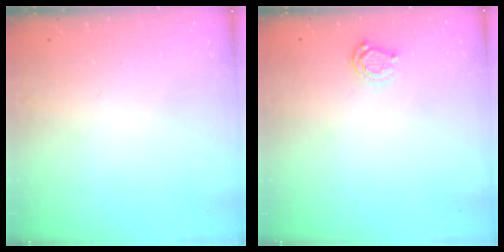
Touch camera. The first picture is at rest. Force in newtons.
{"total": 5.1, "press": 5.1, "slide": 0.4}